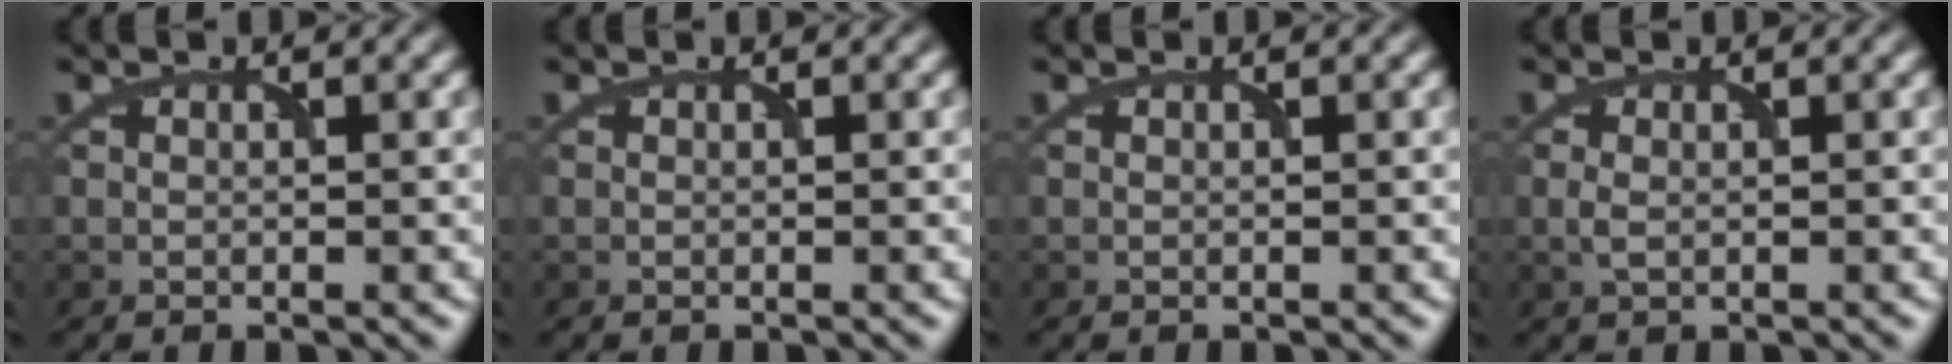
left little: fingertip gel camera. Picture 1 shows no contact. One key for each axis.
{"total": 0.0}
{"total": 0.0}
{"total": 1.1, "fx": -0.1, "fy": 0.6, "fz": 0.9, "tx": -0.025, "ty": -0.002, "tz": -0.002}